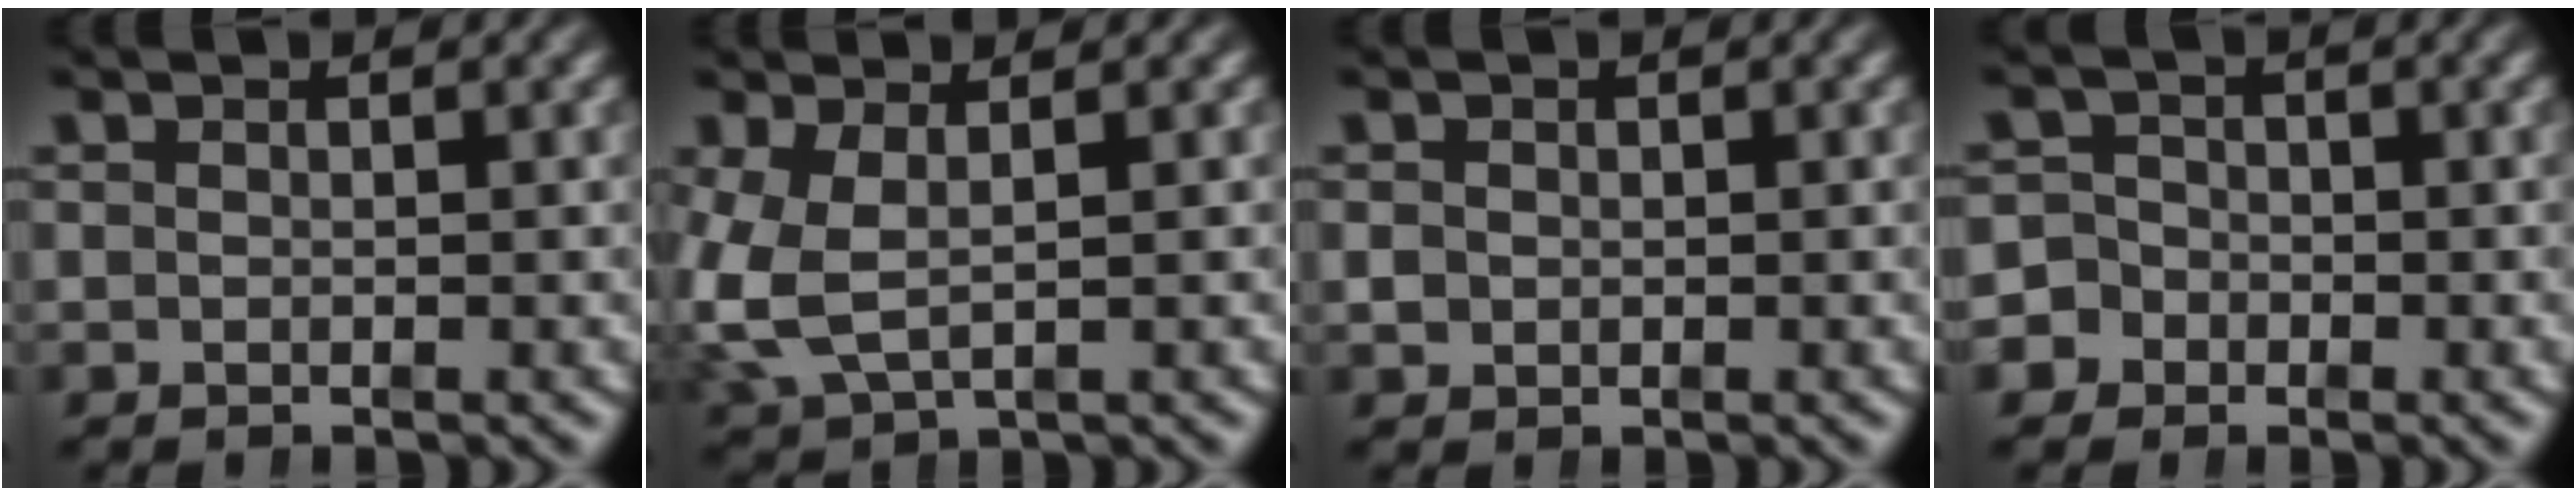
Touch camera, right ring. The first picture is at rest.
{"total": 5.0, "force": [-0.1, 3.9, 3.2], "torque": [-0.106, -0.021, 0.014]}
{"total": 1.0, "force": [-0.2, 0.9, 0.4], "torque": [-0.016, -0.008, 0.003]}
{"total": 6.3, "force": [-2.2, 5.8, 1.1], "torque": [-0.041, -0.022, -0.045]}